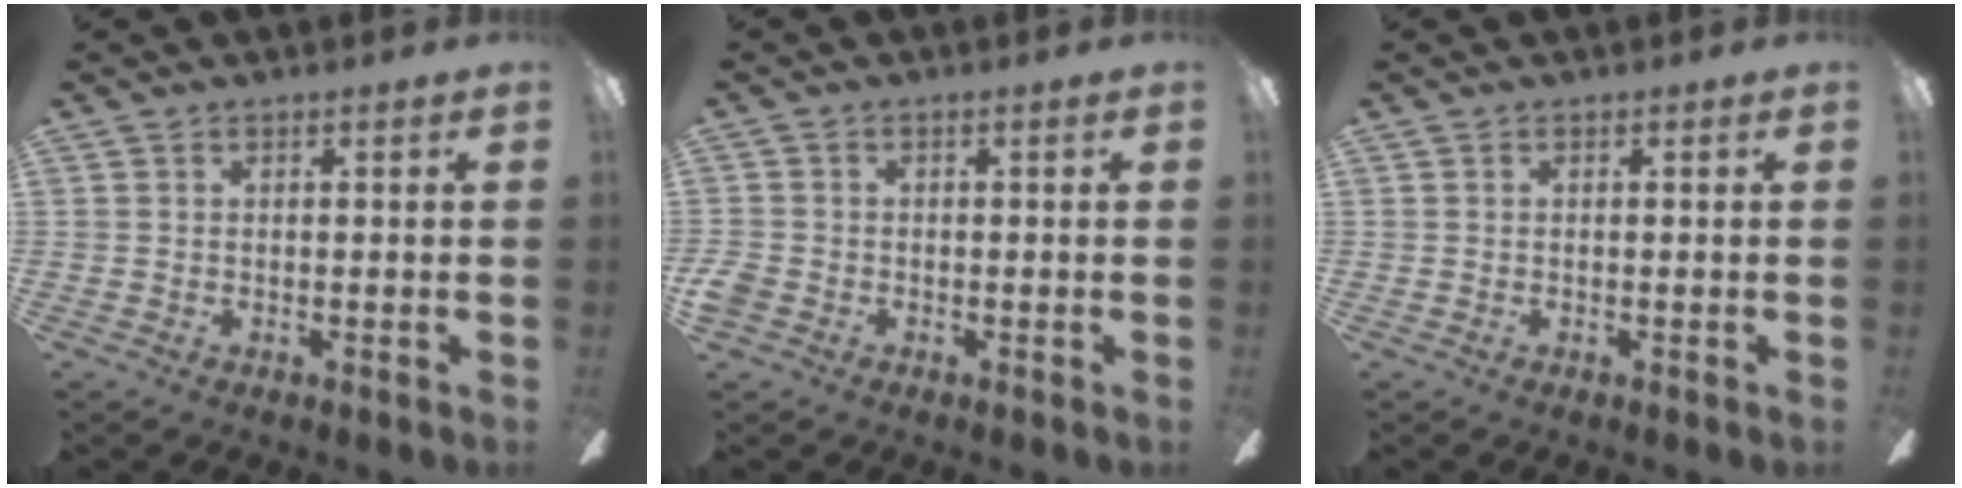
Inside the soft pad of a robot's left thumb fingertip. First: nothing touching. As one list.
[{"total": 2.4, "force": [-1.1, 1.7, 1.3], "torque": [-0.034, 0.000, -0.023]}, {"total": 0.0}]